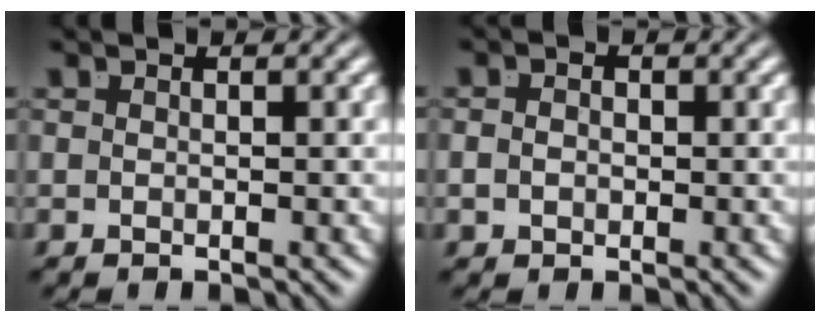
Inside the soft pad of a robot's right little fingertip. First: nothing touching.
{"total": 1.0, "force": [-0.5, 0.5, 0.7], "torque": [-0.018, -0.009, -0.003]}